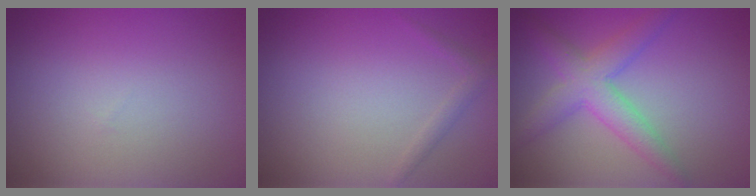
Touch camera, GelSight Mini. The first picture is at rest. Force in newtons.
{"total": 1.0, "press": 1.0, "slide": 0.0}
{"total": 4.3, "press": 4.3, "slide": 0.1}